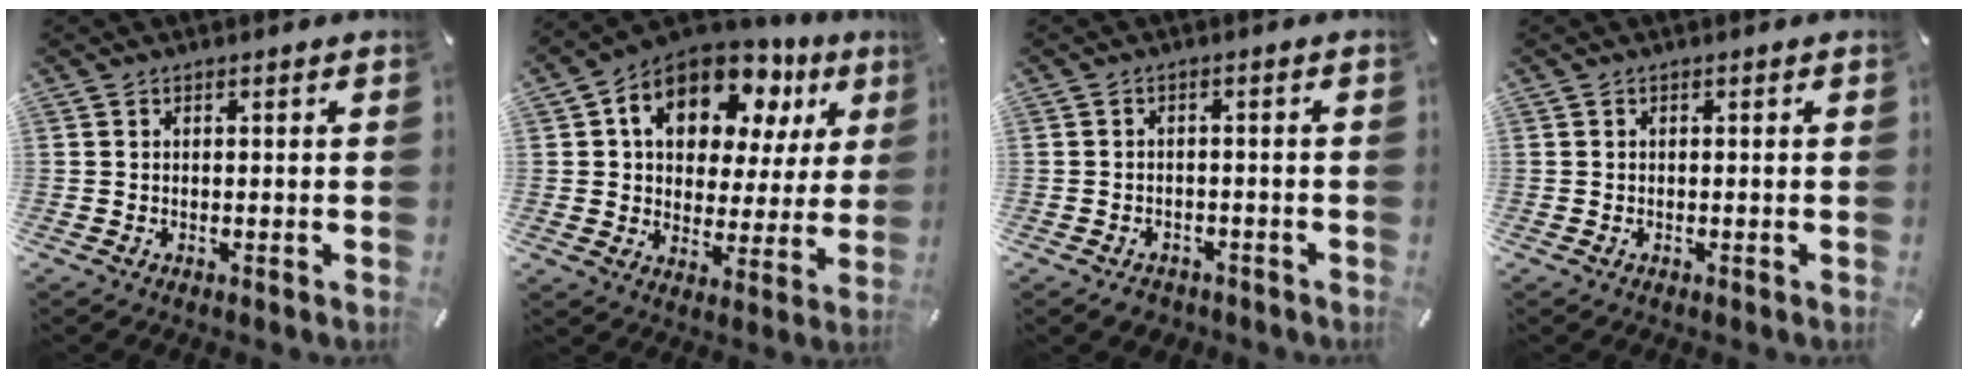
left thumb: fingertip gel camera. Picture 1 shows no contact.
{"total": 15.2, "force": [8.2, 9.9, 8.2], "torque": [-0.138, -0.043, 0.146]}
{"total": 2.6, "force": [-2.0, 1.6, 0.5], "torque": [-0.007, 0.012, -0.040]}
{"total": 0.0}